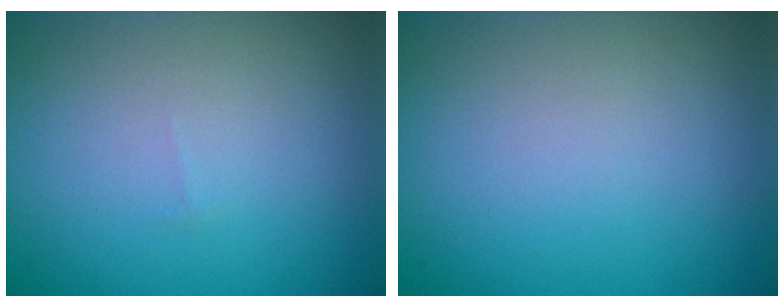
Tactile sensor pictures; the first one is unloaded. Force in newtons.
{"total": 0.0}